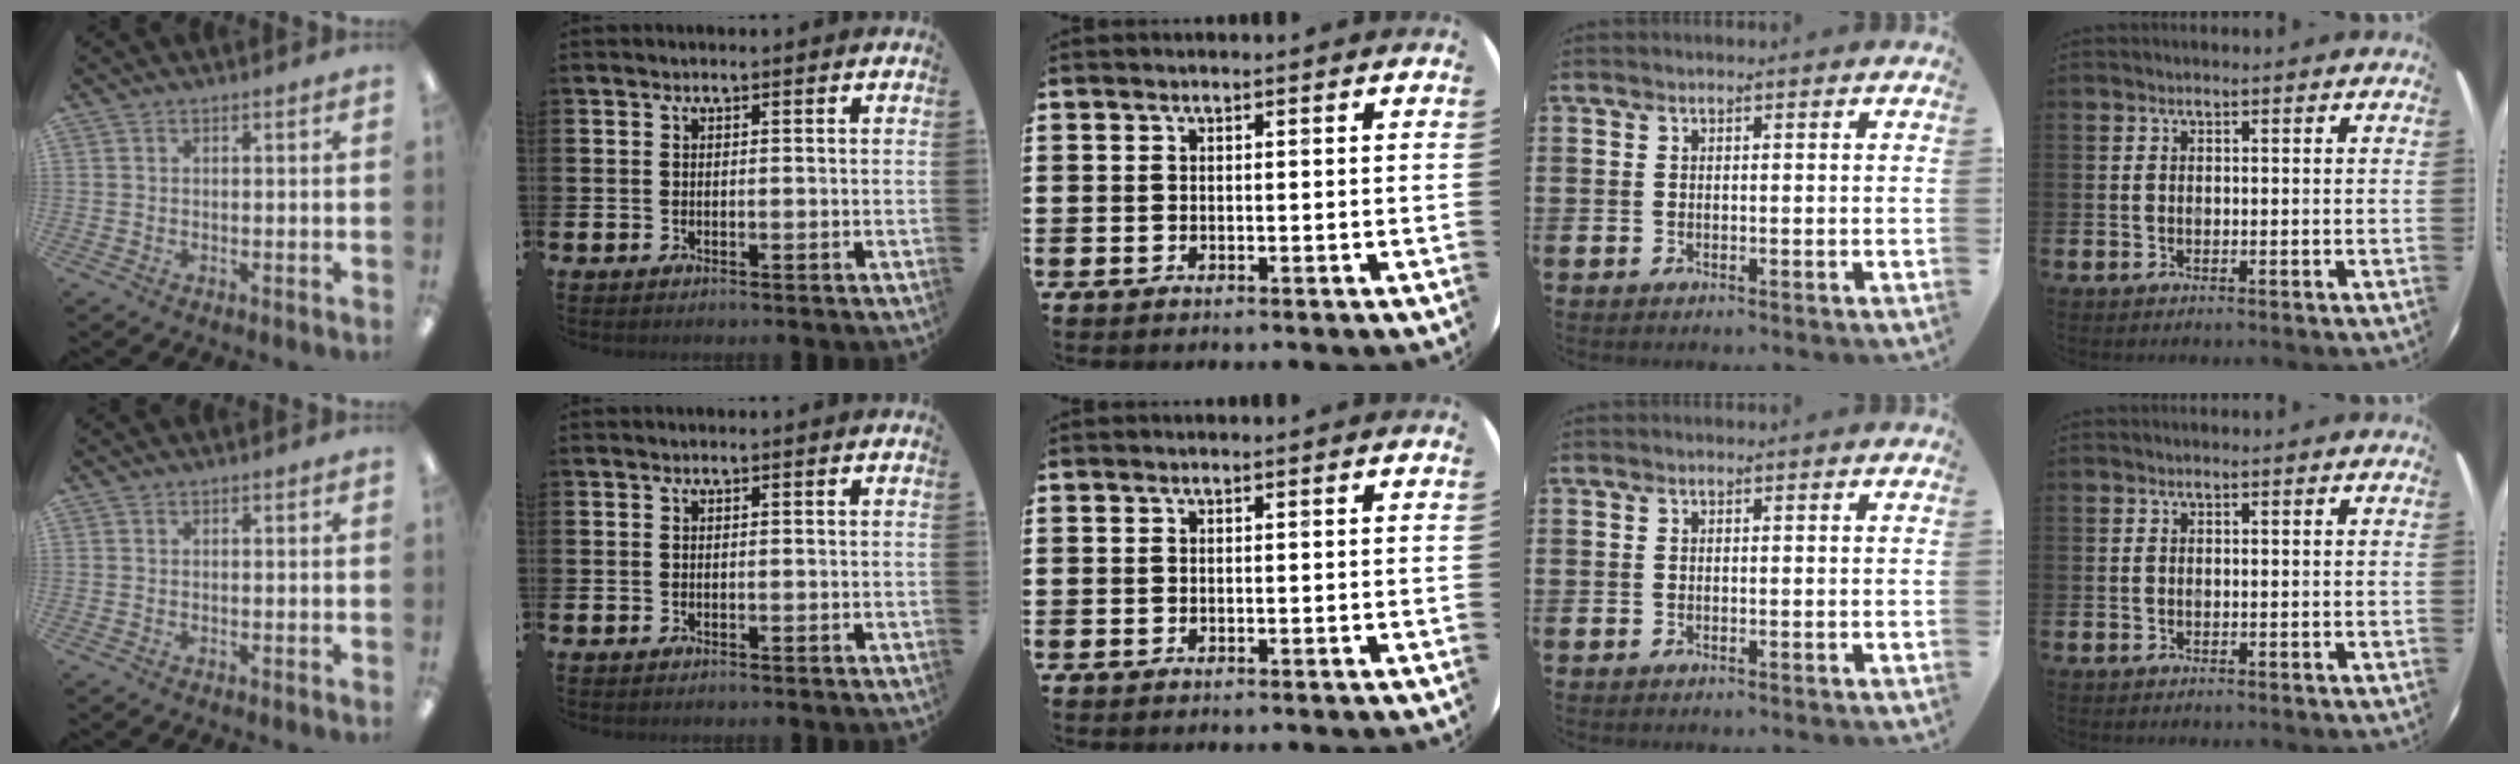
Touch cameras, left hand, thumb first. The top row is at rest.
{}